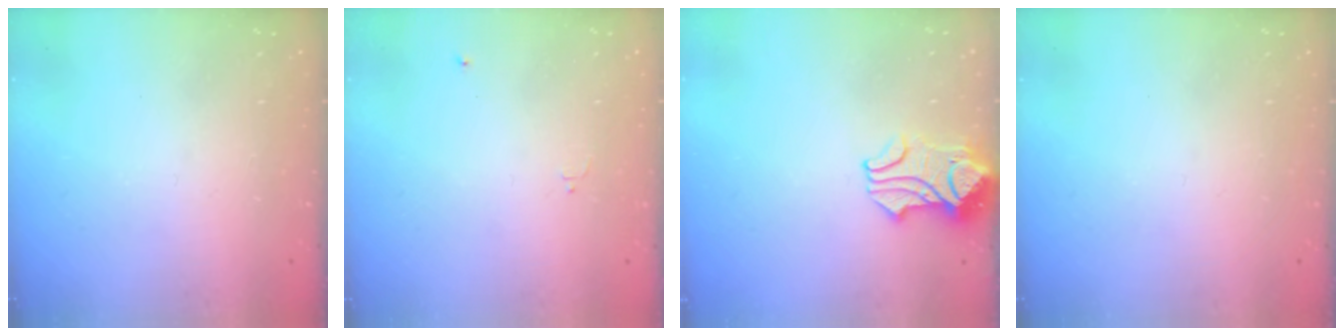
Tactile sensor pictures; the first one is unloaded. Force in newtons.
{"total": 0.0}
{"total": 5.2, "press": 5.1, "slide": 1.0}
{"total": 0.0}